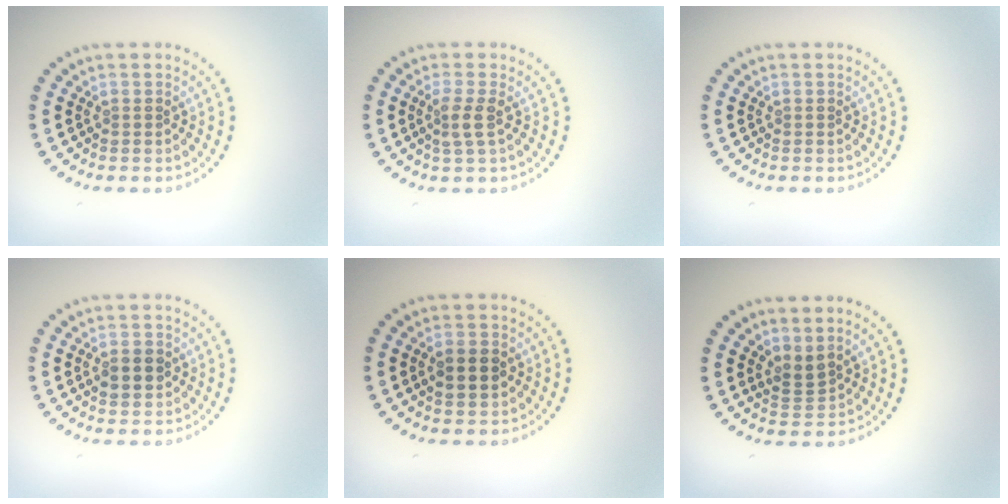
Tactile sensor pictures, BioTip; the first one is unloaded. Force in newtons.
{"total": 1.9, "press": 1.5, "slide": 1.2}
{"total": 0.0}
{"total": 2.2, "press": 2.2, "slide": 0.1}
{"total": 3.3, "press": 3.2, "slide": 0.1}
{"total": 1.8, "press": 1.3, "slide": 1.3}